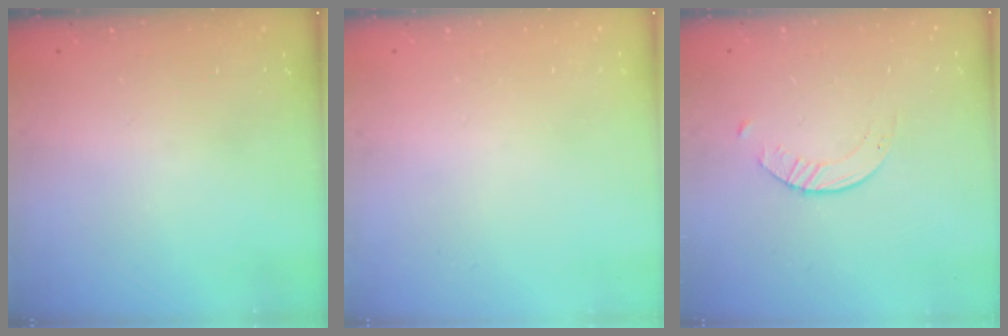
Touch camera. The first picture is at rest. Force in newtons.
{"total": 0.0}
{"total": 1.6, "press": 1.6, "slide": 0.3}